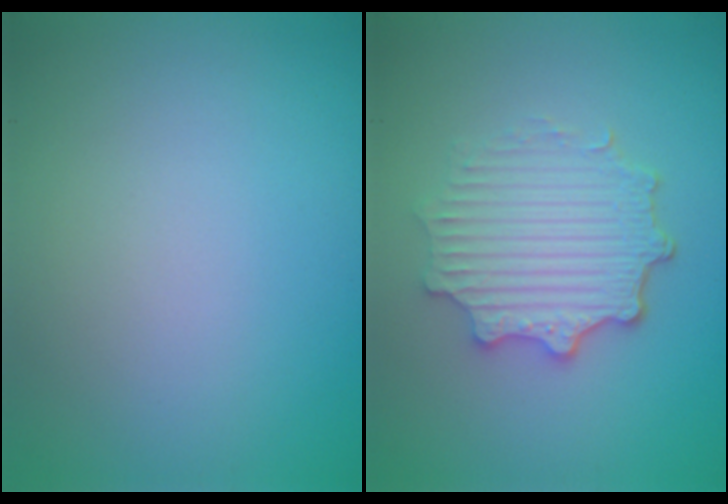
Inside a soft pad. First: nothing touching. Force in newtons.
{"total": 4.5, "press": 3.6, "slide": 2.6}